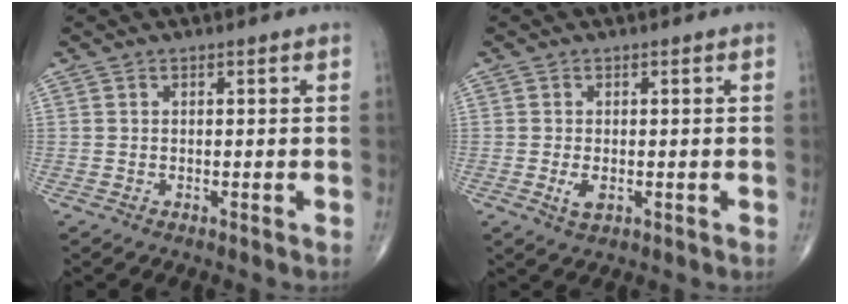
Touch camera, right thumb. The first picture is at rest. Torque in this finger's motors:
{"motor_torque": [-0.21, 0.07, 0.10, 0.17, 0.07]}